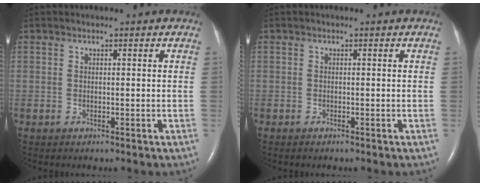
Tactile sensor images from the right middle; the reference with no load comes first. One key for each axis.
{"total": 0.0}